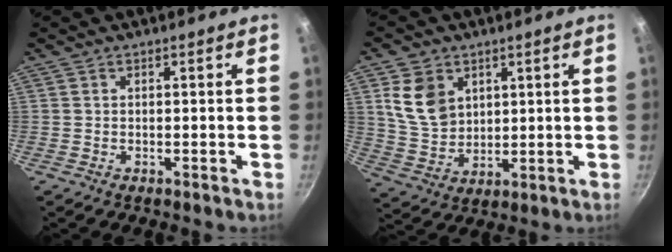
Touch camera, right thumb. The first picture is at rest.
{"total": 10.0, "force": [3.6, 7.7, 5.3], "torque": [-0.074, -0.020, 0.080]}